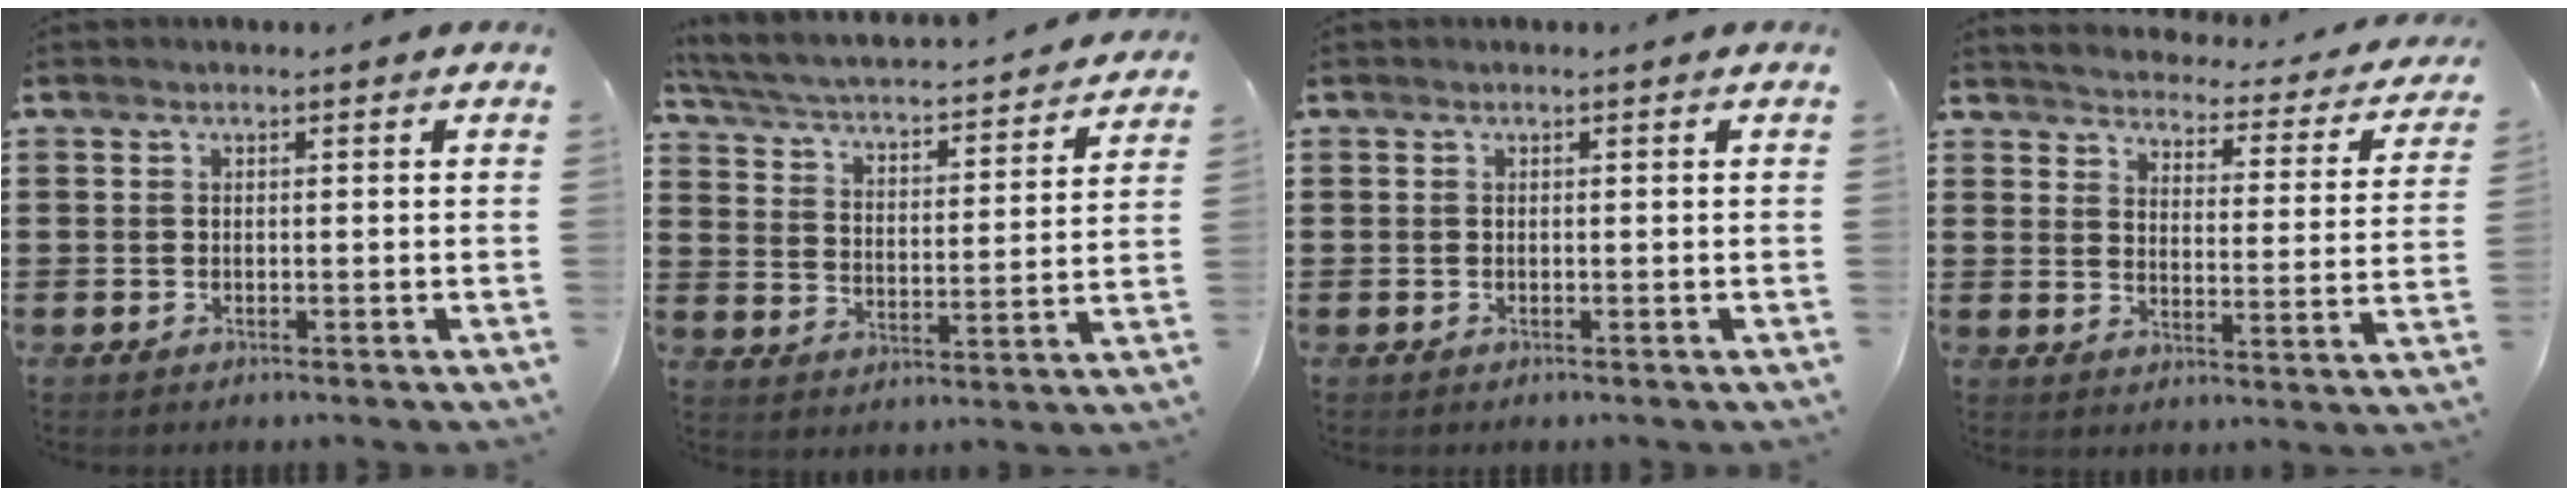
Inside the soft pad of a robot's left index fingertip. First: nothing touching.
{"total": 3.0, "force": [2.8, 0.1, 1.1], "torque": [-0.041, -0.030, 0.036]}
{"total": 0.0}
{"total": 2.6, "force": [2.6, -0.1, 0.2], "torque": [-0.026, -0.031, 0.036]}